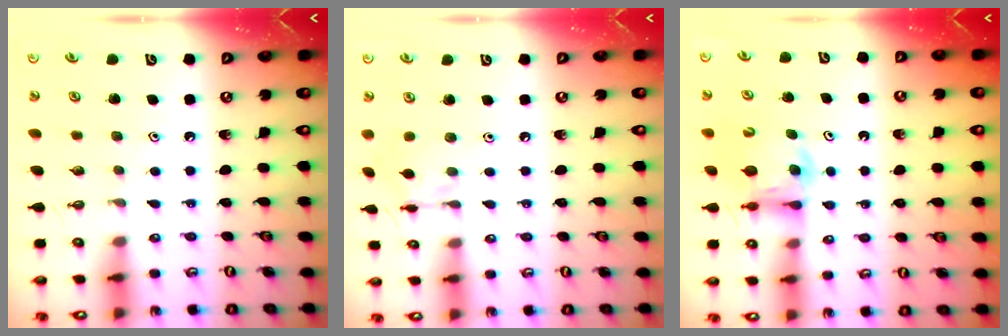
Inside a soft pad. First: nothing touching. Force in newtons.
{"total": 4.7, "press": 4.7, "slide": 0.2}
{"total": 6.2, "press": 6.2, "slide": 0.5}